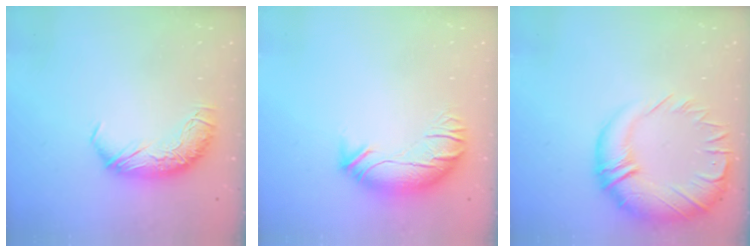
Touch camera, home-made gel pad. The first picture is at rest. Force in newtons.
{"total": 2.6, "press": 0.9, "slide": 2.5}
{"total": 6.3, "press": 4.5, "slide": 4.4}